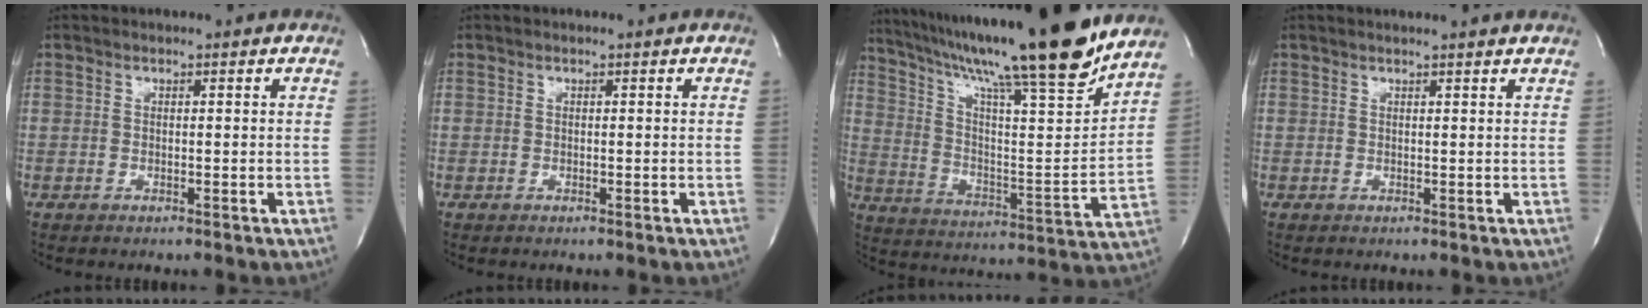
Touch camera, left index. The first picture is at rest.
{"total": 0.0}
{"total": 24.9, "force": [20.2, 0.1, 14.6], "torque": [-0.252, -0.030, 0.313]}
{"total": 3.4, "force": [3.3, -0.4, 1.0], "torque": [-0.011, 0.011, 0.034]}